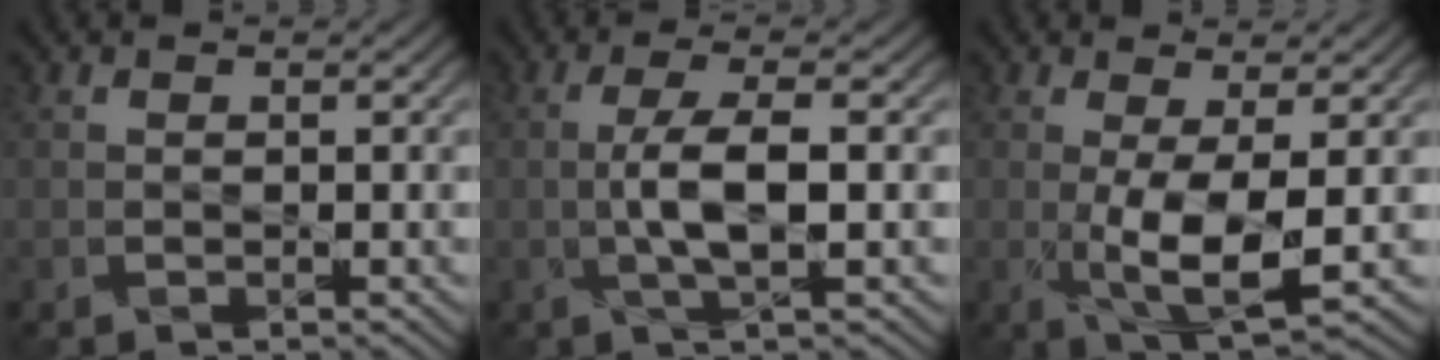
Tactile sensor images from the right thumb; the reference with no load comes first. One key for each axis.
{"total": 3.8, "fx": -0.7, "fy": 0.2, "fz": 3.7, "tx": -0.082, "ty": 0.008, "tz": -0.011}
{"total": 5.9, "fx": -0.9, "fy": 1.7, "fz": 5.6, "tx": -0.128, "ty": -0.010, "tz": -0.005}